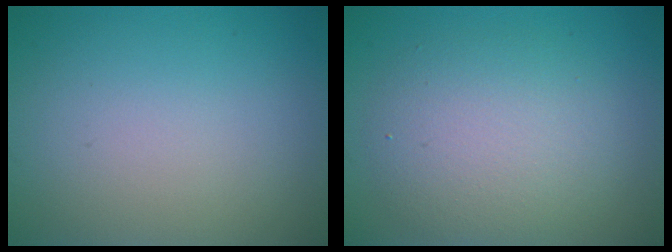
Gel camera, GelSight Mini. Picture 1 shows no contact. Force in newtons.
{"total": 5.1, "press": 5.1, "slide": 0.3}